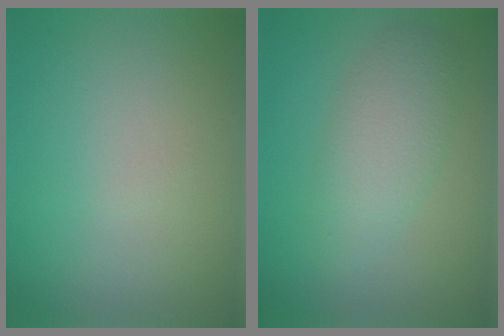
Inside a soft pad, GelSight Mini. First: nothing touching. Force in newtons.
{"total": 3.6, "press": 3.6, "slide": 0.2}